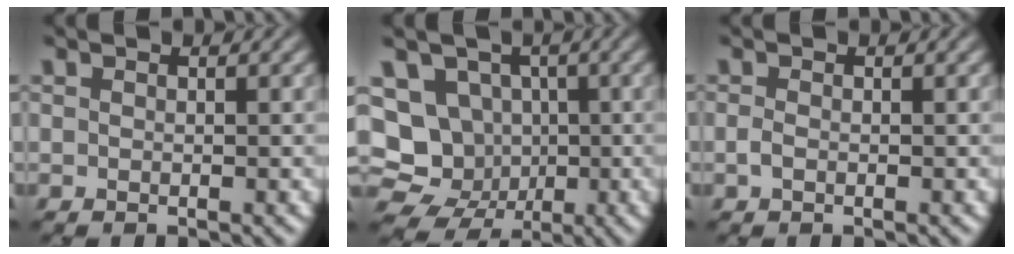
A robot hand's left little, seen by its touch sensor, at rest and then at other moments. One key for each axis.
{"total": 11.1, "fx": -1.8, "fy": 10.3, "fz": 3.7, "tx": -0.088, "ty": 0.012, "tz": -0.043}
{"total": 0.8, "fx": -0.4, "fy": 0.4, "fz": 0.6, "tx": -0.017, "ty": 0.002, "tz": -0.009}